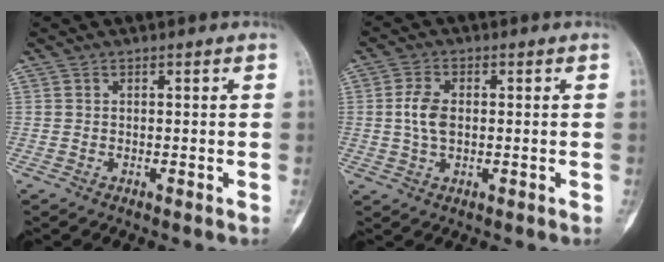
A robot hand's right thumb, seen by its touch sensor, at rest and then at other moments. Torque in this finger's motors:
{"motor_torque": [1.09, 0.81, 0.59, -0.69, 0.19]}